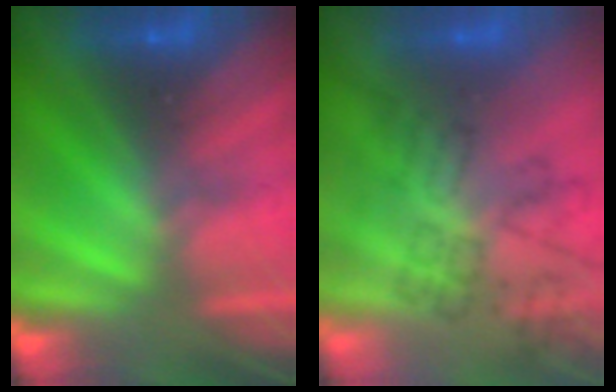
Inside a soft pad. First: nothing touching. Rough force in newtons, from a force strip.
{"total": 4.9}